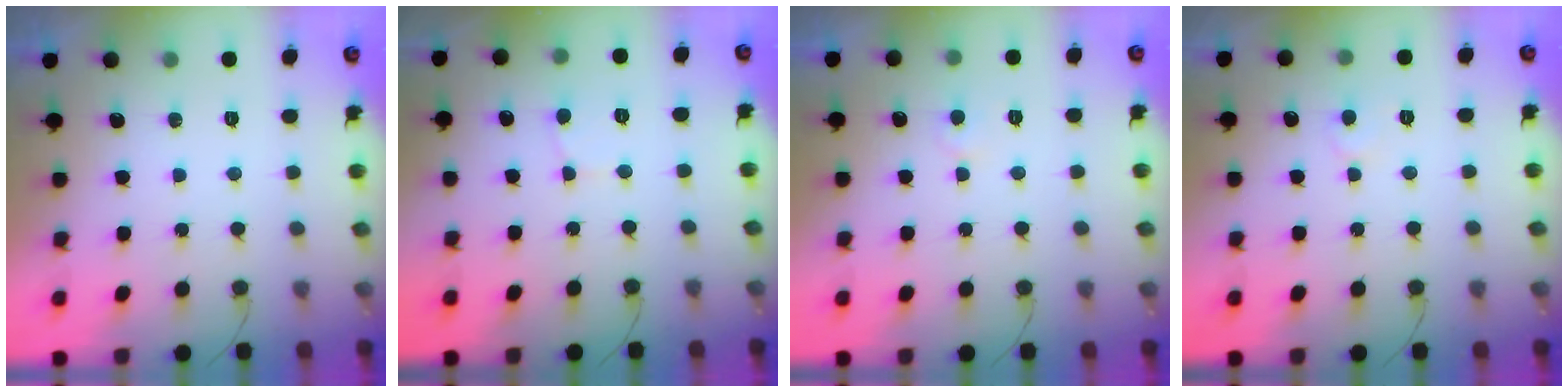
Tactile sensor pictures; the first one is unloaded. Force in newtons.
{"total": 2.1, "press": 2.1, "slide": 0.2}
{"total": 3.5, "press": 3.5, "slide": 0.4}
{"total": 4.6, "press": 4.6, "slide": 0.5}